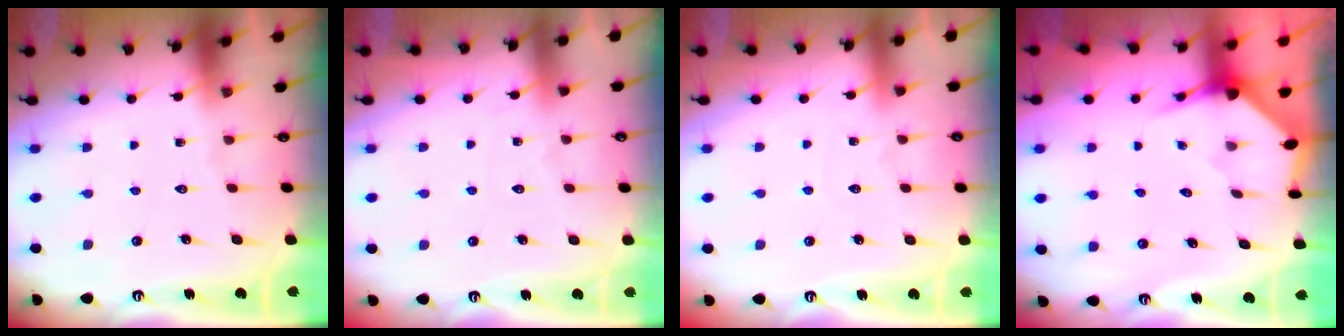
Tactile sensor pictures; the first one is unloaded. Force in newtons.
{"total": 3.9, "press": 3.8, "slide": 0.6}
{"total": 3.9, "press": 3.9, "slide": 0.4}
{"total": 3.1, "press": 3.1, "slide": 0.1}